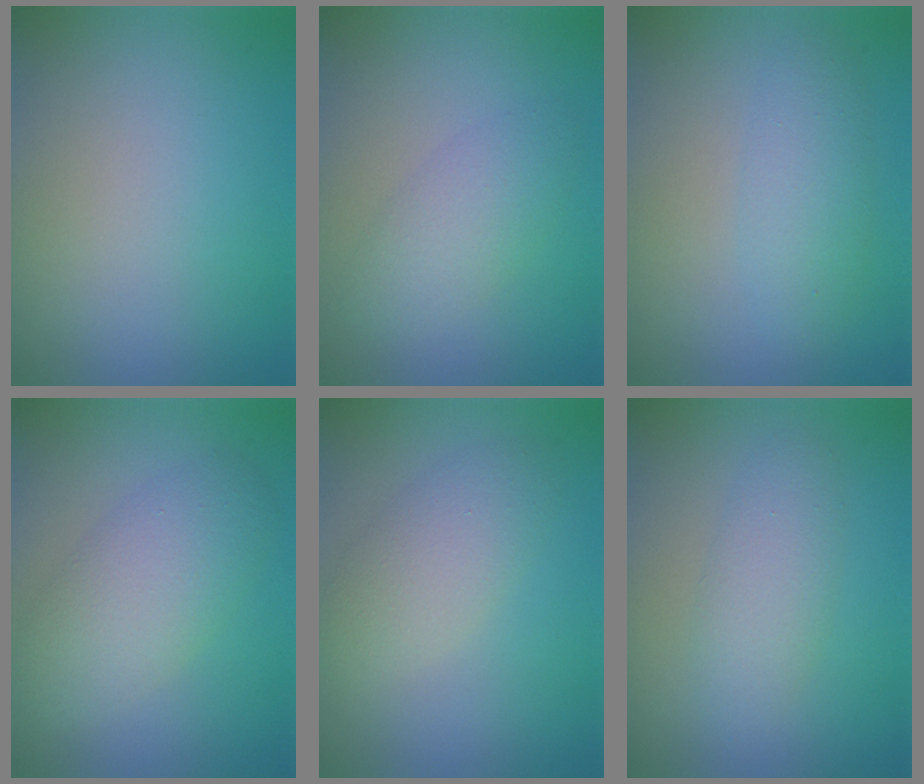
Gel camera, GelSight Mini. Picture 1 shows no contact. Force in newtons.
{"total": 3.0, "press": 3.0, "slide": 0.0}
{"total": 2.8, "press": 2.8, "slide": 0.0}
{"total": 5.0, "press": 5.0, "slide": 0.1}
{"total": 3.5, "press": 3.5, "slide": 0.1}
{"total": 2.7, "press": 2.7, "slide": 0.0}